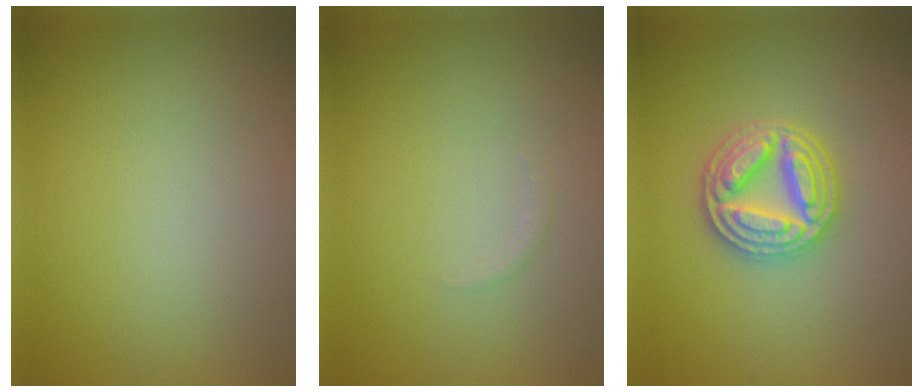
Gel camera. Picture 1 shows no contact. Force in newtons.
{"total": 0.7, "press": 0.7, "slide": 0.1}
{"total": 5.0, "press": 4.9, "slide": 0.9}